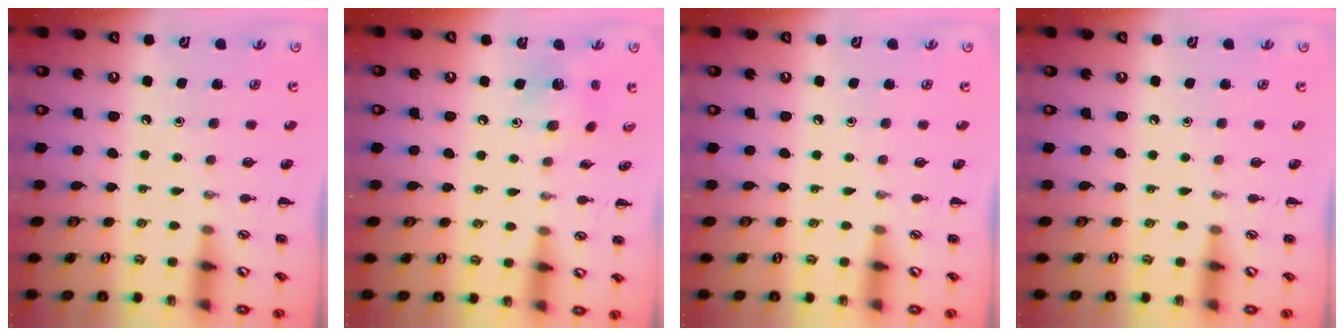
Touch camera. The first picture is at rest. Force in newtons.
{"total": 5.2, "press": 5.1, "slide": 1.1}
{"total": 0.0}
{"total": 0.0}